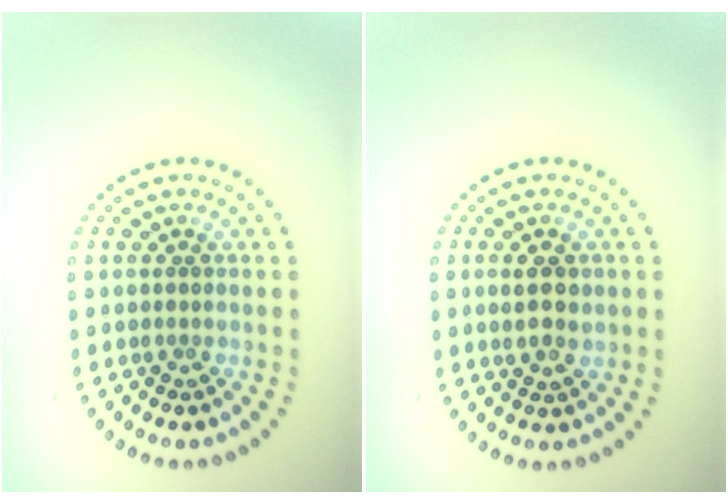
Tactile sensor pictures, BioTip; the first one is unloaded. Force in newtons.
{"total": 2.4, "press": 2.4, "slide": 0.3}